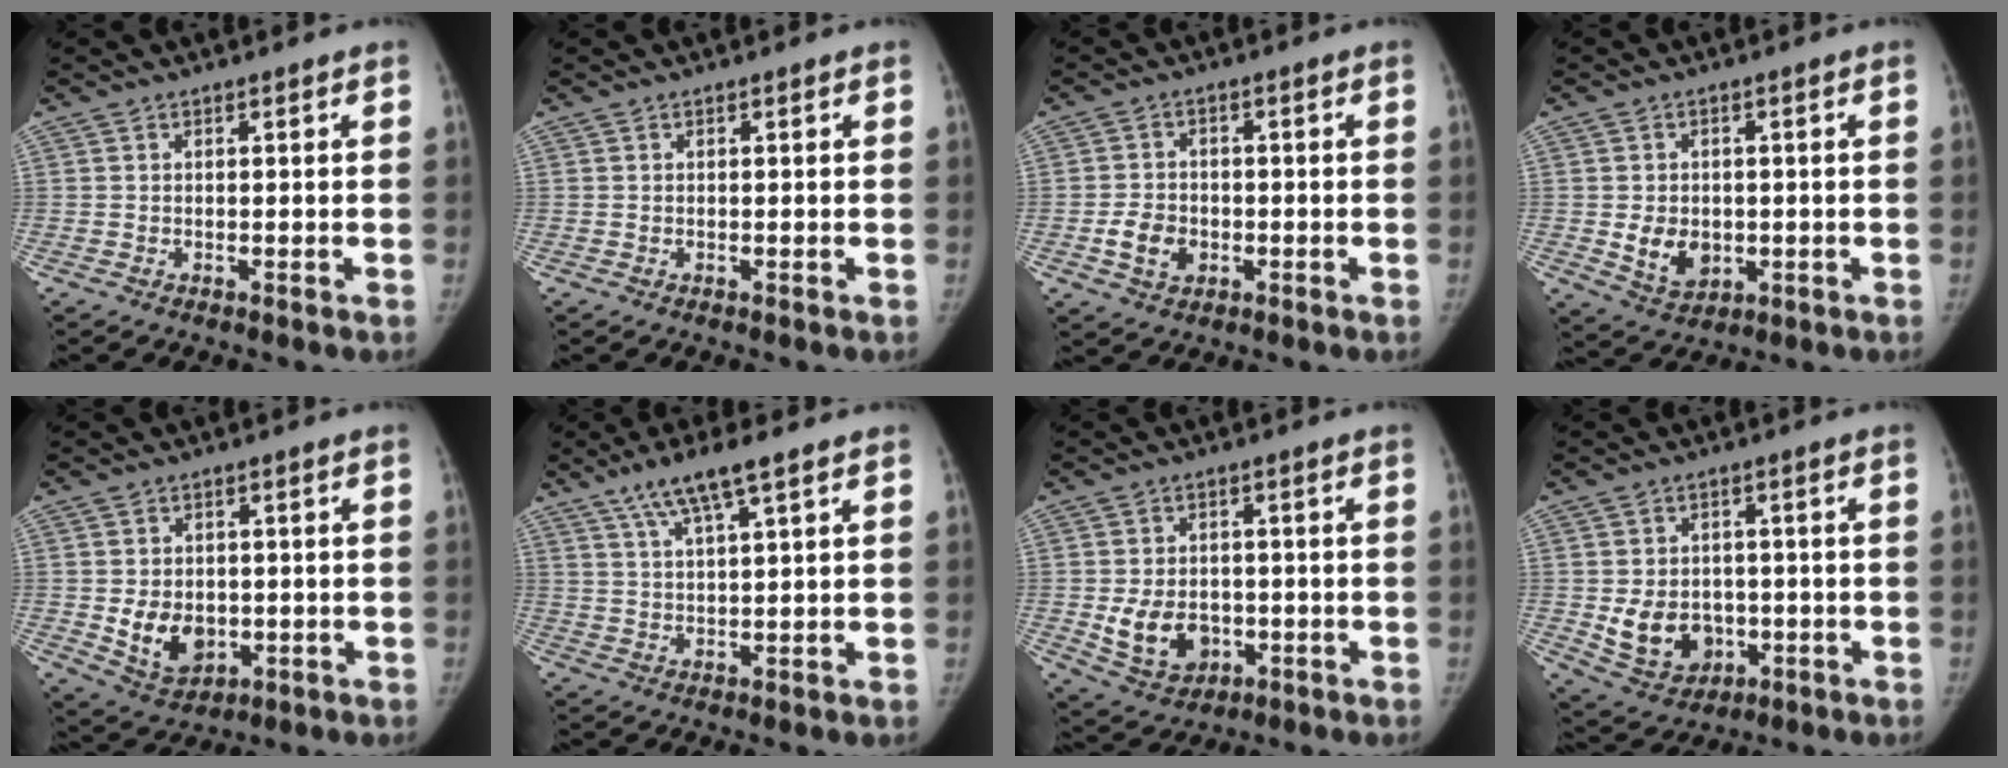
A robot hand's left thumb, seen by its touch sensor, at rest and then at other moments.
{"total": 0.0}
{"total": 5.8, "force": [-1.6, 4.5, 3.2], "torque": [-0.044, 0.009, -0.026]}
{"total": 6.8, "force": [-0.8, 5.4, 4.2], "torque": [-0.048, -0.004, 0.000]}
{"total": 8.5, "force": [-1.1, 6.5, 5.4], "torque": [-0.065, -0.005, -0.001]}
{"total": 7.9, "force": [4.9, 1.2, 6.1], "torque": [-0.119, -0.009, 0.095]}
{"total": 9.6, "force": [-1.8, 7.3, 5.9], "torque": [-0.079, 0.003, -0.014]}
{"total": 10.3, "force": [-1.7, 8.3, 5.8], "torque": [-0.067, 0.004, -0.008]}